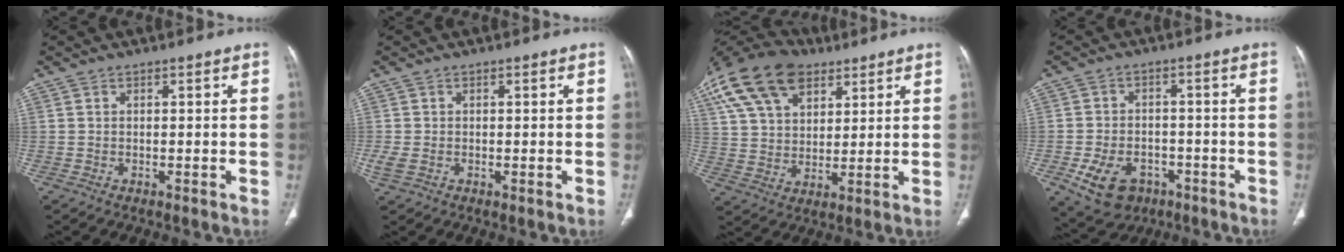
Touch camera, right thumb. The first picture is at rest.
{"total": 2.2, "force": [-0.4, 1.5, 1.6], "torque": [-0.051, 0.001, -0.005]}
{"total": 22.2, "force": [11.8, 13.4, 13.2], "torque": [-0.276, 0.021, 0.215]}
{"total": 10.2, "force": [-4.6, 7.2, 5.6], "torque": [-0.093, 0.024, -0.060]}